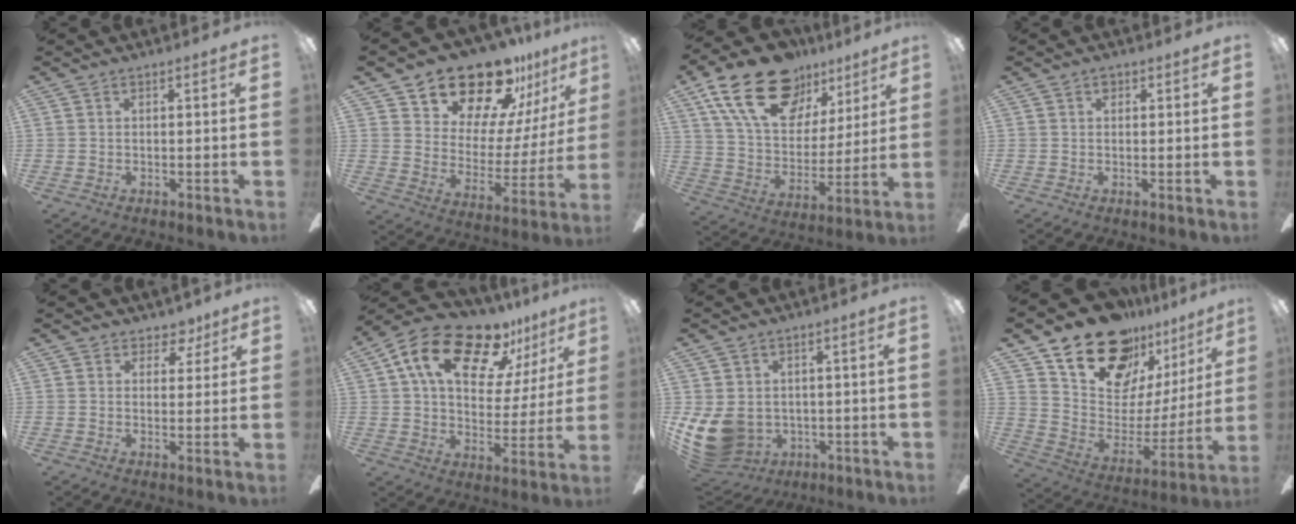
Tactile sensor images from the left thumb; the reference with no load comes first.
{"total": 20.5, "force": [17.5, 8.3, 6.8], "torque": [-0.123, -0.132, 0.314]}
{"total": 22.4, "force": [14.0, 12.8, 12.0], "torque": [-0.213, -0.066, 0.255]}
{"total": 1.2, "force": [0.7, 0.9, 0.4], "torque": [0.006, -0.003, 0.008]}
{"total": 4.7, "force": [3.4, 3.1, 0.7], "torque": [0.002, -0.018, 0.057]}
{"total": 19.4, "force": [12.1, 9.7, 11.6], "torque": [-0.194, -0.067, 0.207]}
{"total": 11.0, "force": [-1.3, 9.4, 5.5], "torque": [-0.142, -0.005, -0.021]}
{"total": 20.4, "force": [15.5, 10.7, 7.9], "torque": [-0.139, -0.113, 0.285]}